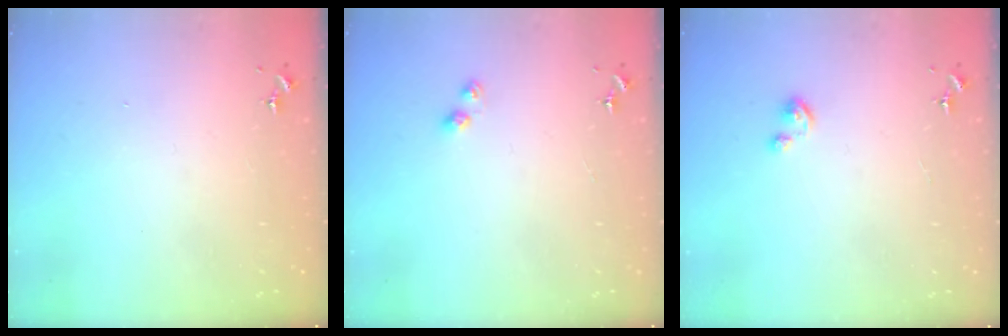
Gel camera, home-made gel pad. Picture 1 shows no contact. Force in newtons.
{"total": 3.4, "press": 3.4, "slide": 0.6}
{"total": 1.8, "press": 1.8, "slide": 0.2}